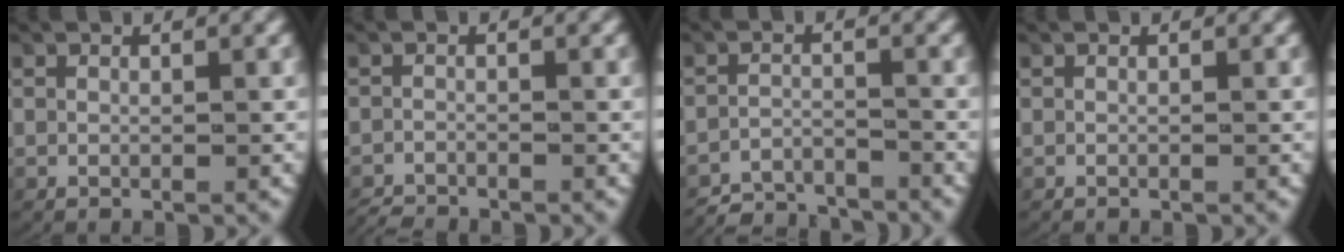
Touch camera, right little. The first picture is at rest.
{"total": 2.2, "force": [-2.1, 0.3, 0.0], "torque": [-0.008, -0.013, -0.035]}
{"total": 4.8, "force": [-4.6, 1.2, 0.3], "torque": [-0.002, -0.015, -0.079]}
{"total": 0.0}